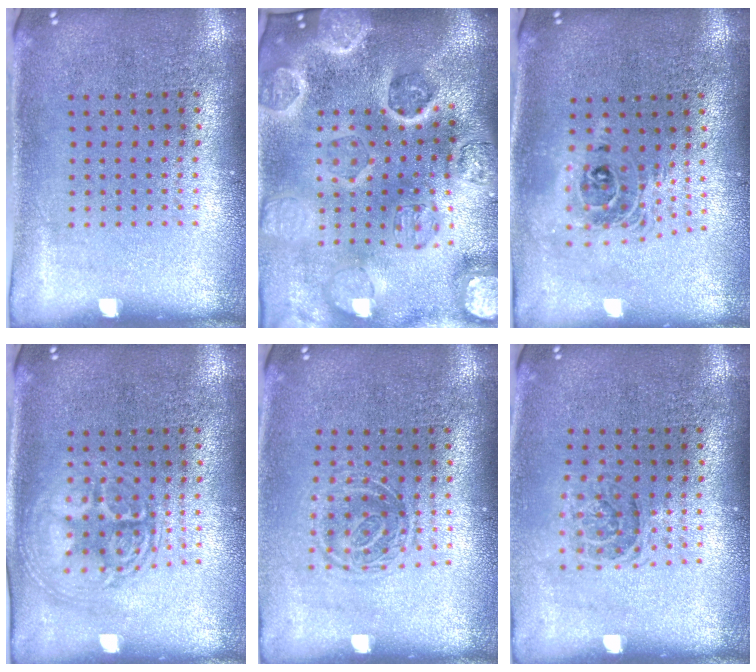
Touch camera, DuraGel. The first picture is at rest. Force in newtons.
{"total": 5.0, "press": 4.4, "slide": 2.4}
{"total": 1.8, "press": 1.4, "slide": 1.1}
{"total": 2.9, "press": 2.8, "slide": 0.4}
{"total": 1.3, "press": 1.1, "slide": 0.7}
{"total": 1.1, "press": 1.0, "slide": 0.5}